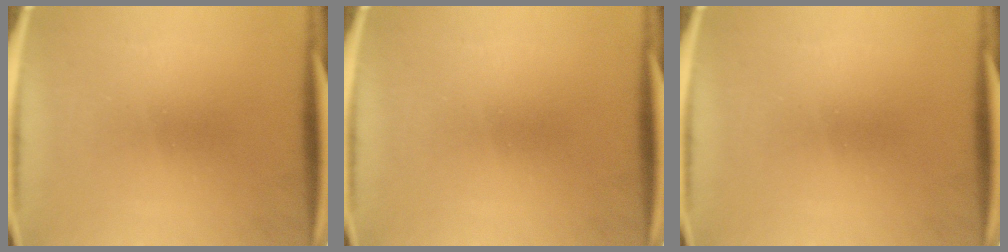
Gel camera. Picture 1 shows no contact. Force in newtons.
{"total": 0.0}
{"total": 0.0}